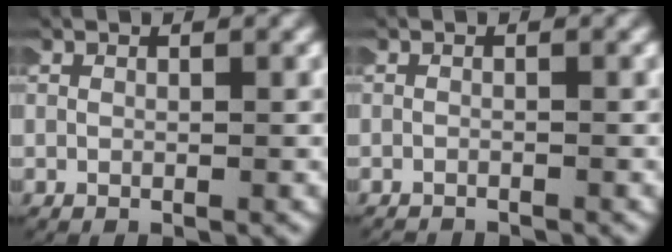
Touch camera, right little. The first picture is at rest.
{"total": 1.4, "force": [-1.4, 0.0, -0.2], "torque": [-0.006, -0.009, -0.019]}